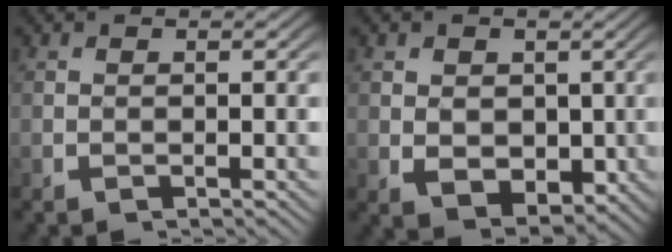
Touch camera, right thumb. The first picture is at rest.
{"total": 5.5, "force": [0.1, 4.2, 3.5], "torque": [-0.081, -0.038, 0.022]}